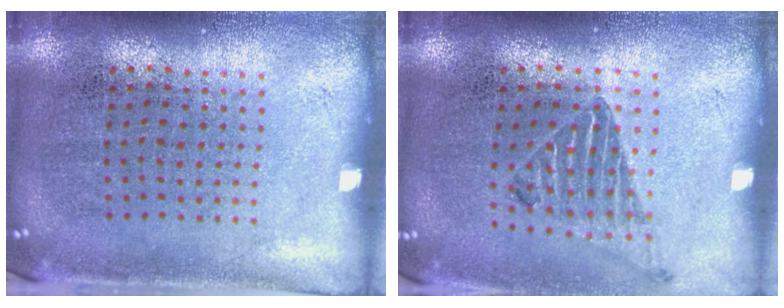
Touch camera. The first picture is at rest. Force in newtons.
{"total": 1.0, "press": 1.0, "slide": 0.1}